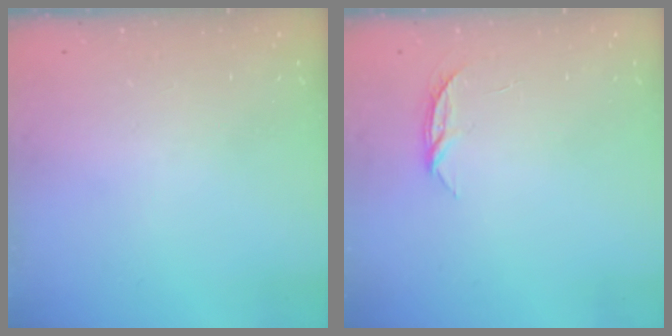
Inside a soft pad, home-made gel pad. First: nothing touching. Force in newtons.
{"total": 4.0, "press": 4.0, "slide": 0.5}